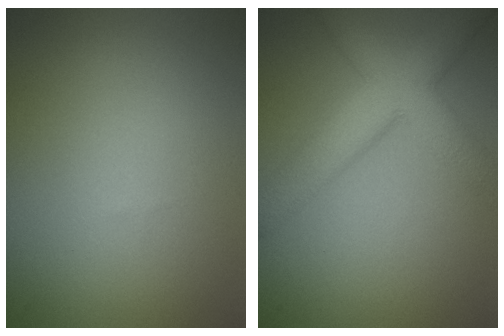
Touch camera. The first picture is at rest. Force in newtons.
{"total": 6.8, "press": 6.8, "slide": 0.3}